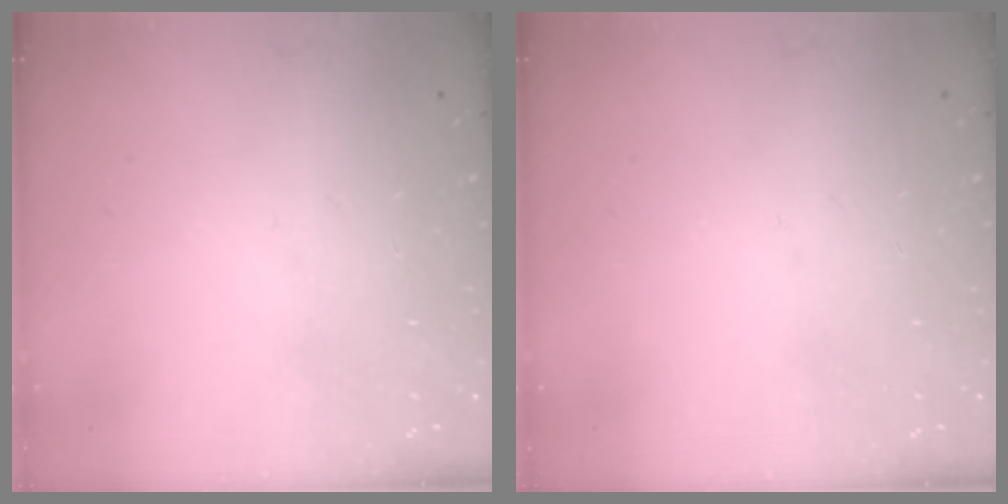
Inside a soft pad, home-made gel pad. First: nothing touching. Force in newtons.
{"total": 0.0}